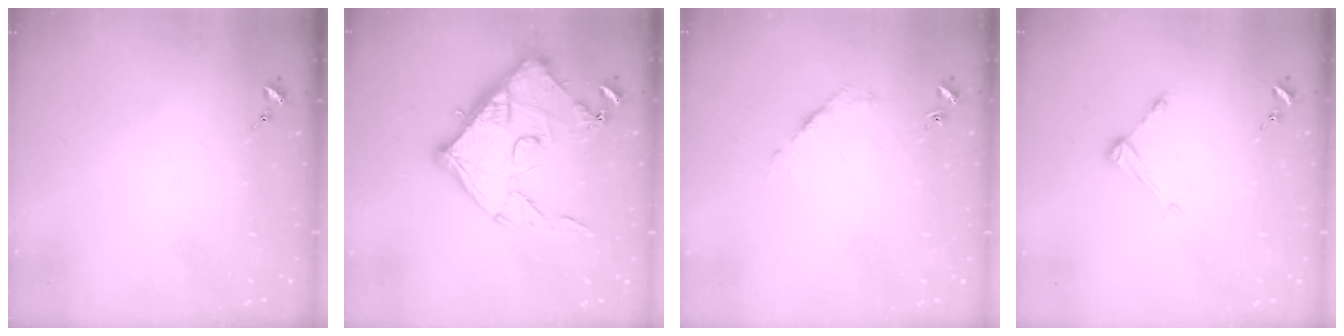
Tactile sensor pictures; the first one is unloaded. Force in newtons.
{"total": 15.4, "press": 15.4, "slide": 0.9}
{"total": 2.7, "press": 2.7, "slide": 0.4}
{"total": 5.2, "press": 5.1, "slide": 0.3}